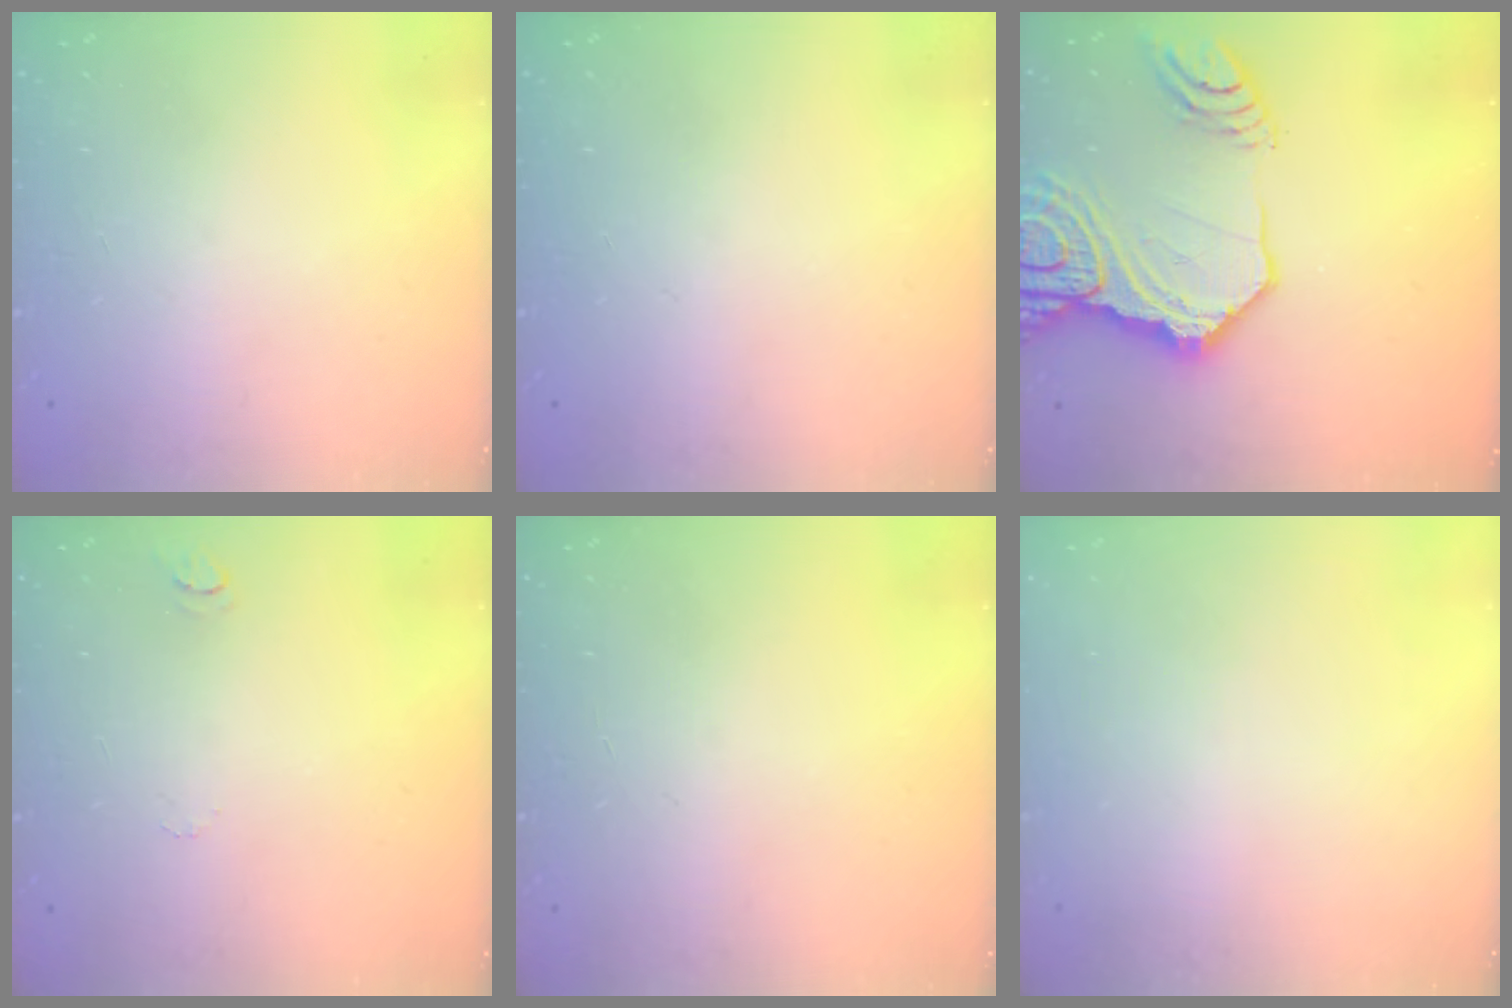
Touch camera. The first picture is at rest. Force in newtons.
{"total": 0.0}
{"total": 24.2, "press": 24.0, "slide": 2.6}
{"total": 4.5, "press": 4.5, "slide": 0.4}
{"total": 2.4, "press": 2.4, "slide": 0.2}
{"total": 0.0}